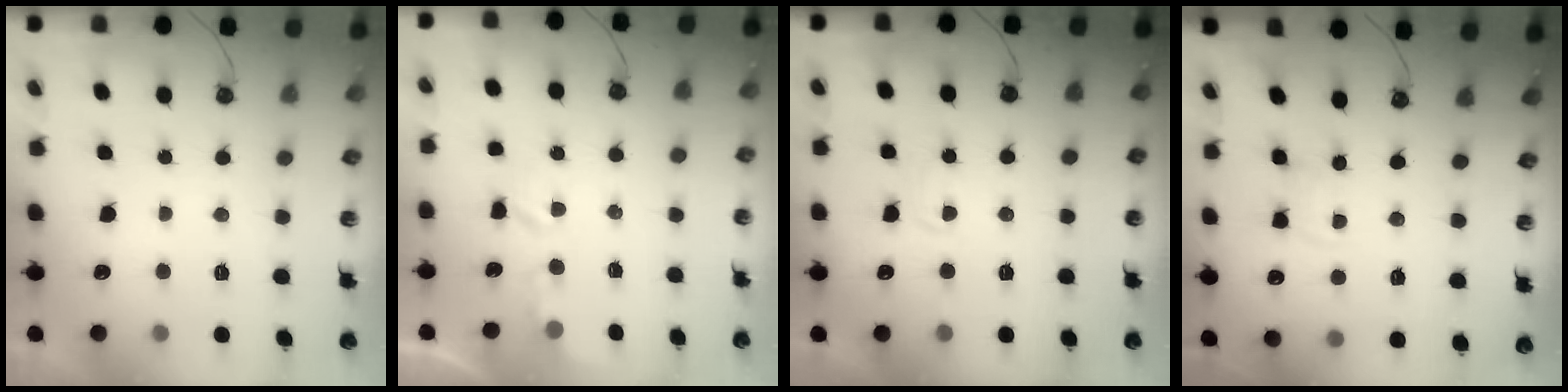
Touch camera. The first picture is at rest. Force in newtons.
{"total": 2.7, "press": 2.7, "slide": 0.5}
{"total": 1.6, "press": 1.6, "slide": 0.3}
{"total": 3.0, "press": 3.0, "slide": 0.4}